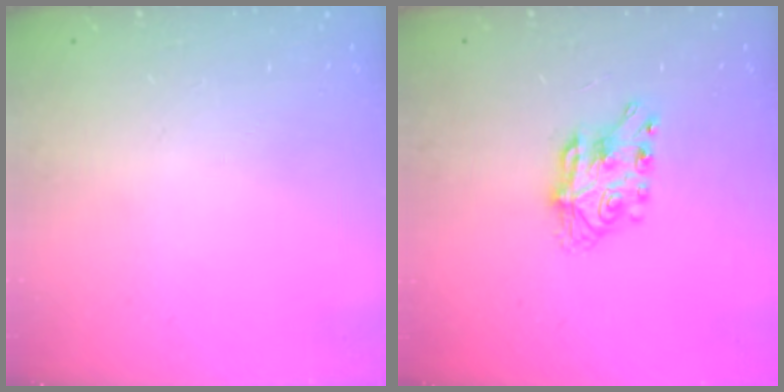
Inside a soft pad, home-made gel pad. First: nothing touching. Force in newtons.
{"total": 7.1, "press": 7.1, "slide": 0.2}